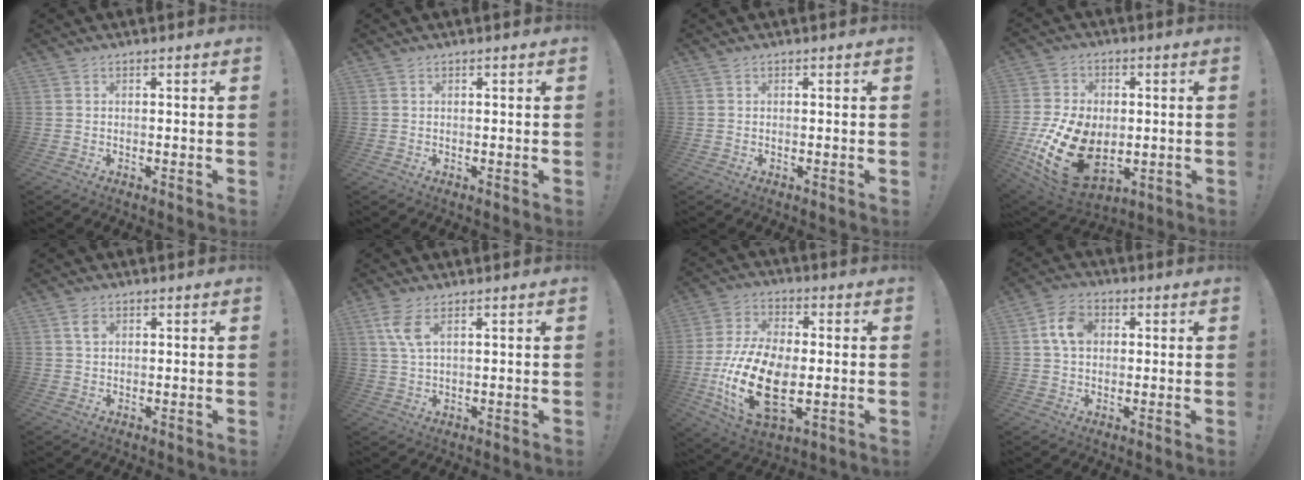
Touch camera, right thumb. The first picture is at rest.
{"total": 0.0}
{"total": 0.0}
{"total": 22.2, "force": [-4.7, 15.1, 15.5], "torque": [-0.288, 0.029, -0.060]}
{"total": 2.4, "force": [1.2, 1.6, 1.4], "torque": [-0.022, -0.001, 0.020]}
{"total": 5.9, "force": [2.8, 2.0, 4.8], "torque": [-0.102, -0.006, 0.050]}
{"total": 21.0, "force": [-4.0, 12.1, 16.6], "torque": [-0.322, 0.015, -0.058]}
{"total": 8.1, "force": [1.8, 5.7, 5.5], "torque": [-0.095, 0.015, 0.039]}